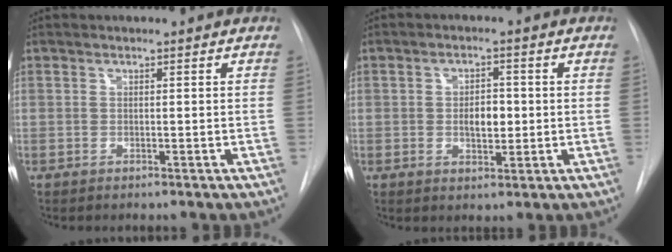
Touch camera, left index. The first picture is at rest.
{"total": 4.1, "force": [-0.1, 2.2, 3.4], "torque": [-0.050, 0.003, 0.003]}